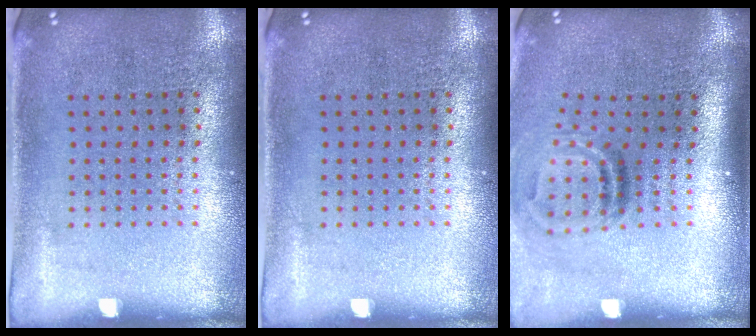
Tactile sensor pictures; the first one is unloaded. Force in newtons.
{"total": 0.0}
{"total": 2.0, "press": 1.1, "slide": 1.6}